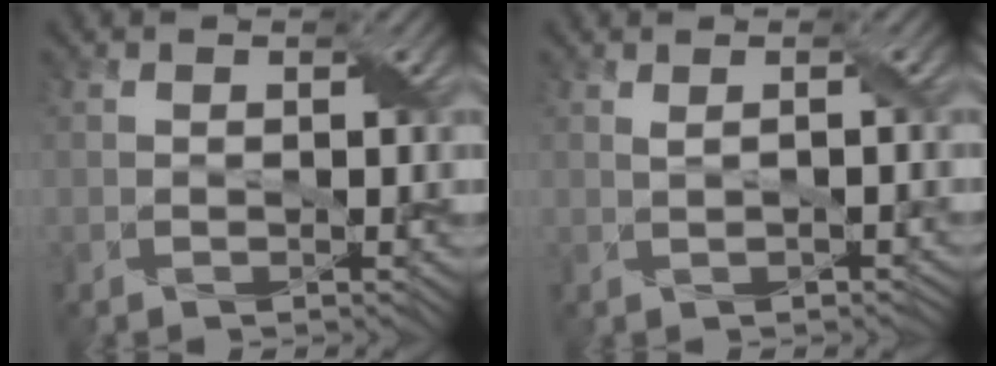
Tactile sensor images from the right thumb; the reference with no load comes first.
{"total": 0.8, "force": [0.2, 0.2, 0.8], "torque": [-0.021, 0.004, 0.010]}